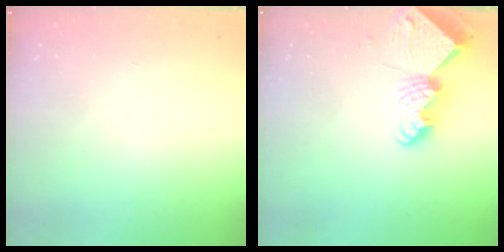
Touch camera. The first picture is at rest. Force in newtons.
{"total": 10.0, "press": 9.9, "slide": 0.9}